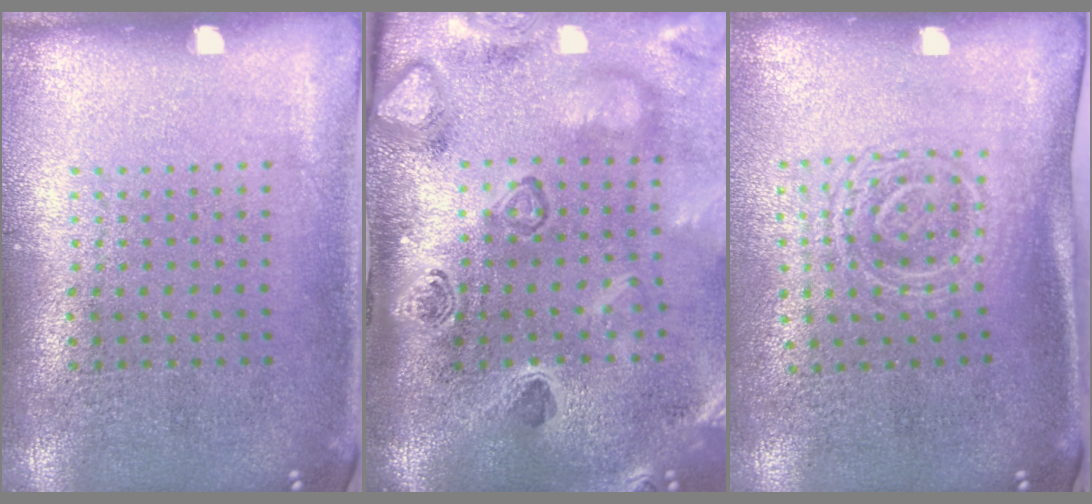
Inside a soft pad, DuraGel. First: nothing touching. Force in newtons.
{"total": 4.6, "press": 3.2, "slide": 3.2}
{"total": 1.7, "press": 1.3, "slide": 1.1}